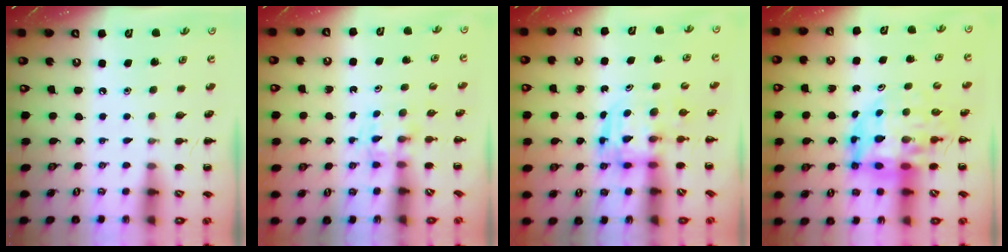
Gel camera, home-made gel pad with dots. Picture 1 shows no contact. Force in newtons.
{"total": 2.8, "press": 2.6, "slide": 1.1}
{"total": 3.0, "press": 3.0, "slide": 0.3}
{"total": 14.2, "press": 13.5, "slide": 4.4}